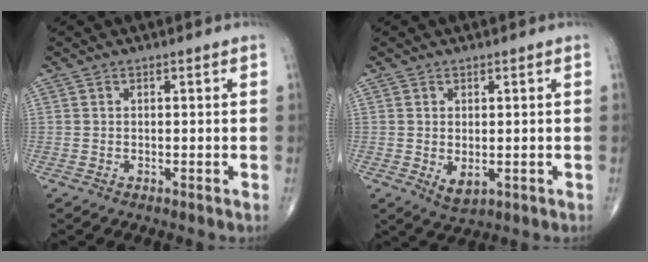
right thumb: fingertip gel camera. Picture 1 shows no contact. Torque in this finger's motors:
{"motor_torque": [-0.26, 0.24, -0.10, -0.10, 0.09]}